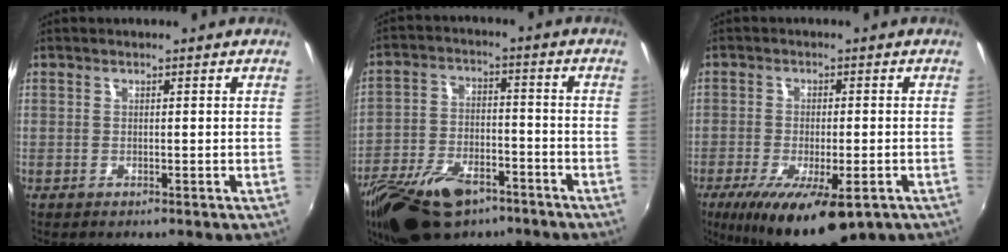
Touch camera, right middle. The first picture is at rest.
{"total": 18.4, "force": [-11.8, 9.4, 10.6], "torque": [-0.235, -0.023, -0.204]}
{"total": 14.3, "force": [-8.4, 4.9, 10.4], "torque": [-0.197, -0.045, -0.126]}